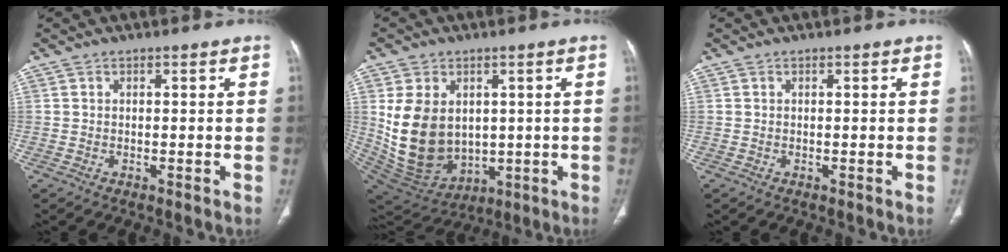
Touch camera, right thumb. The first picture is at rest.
{"total": 16.1, "force": [1.6, 12.1, 10.5], "torque": [-0.172, -0.012, 0.068]}
{"total": 0.0}